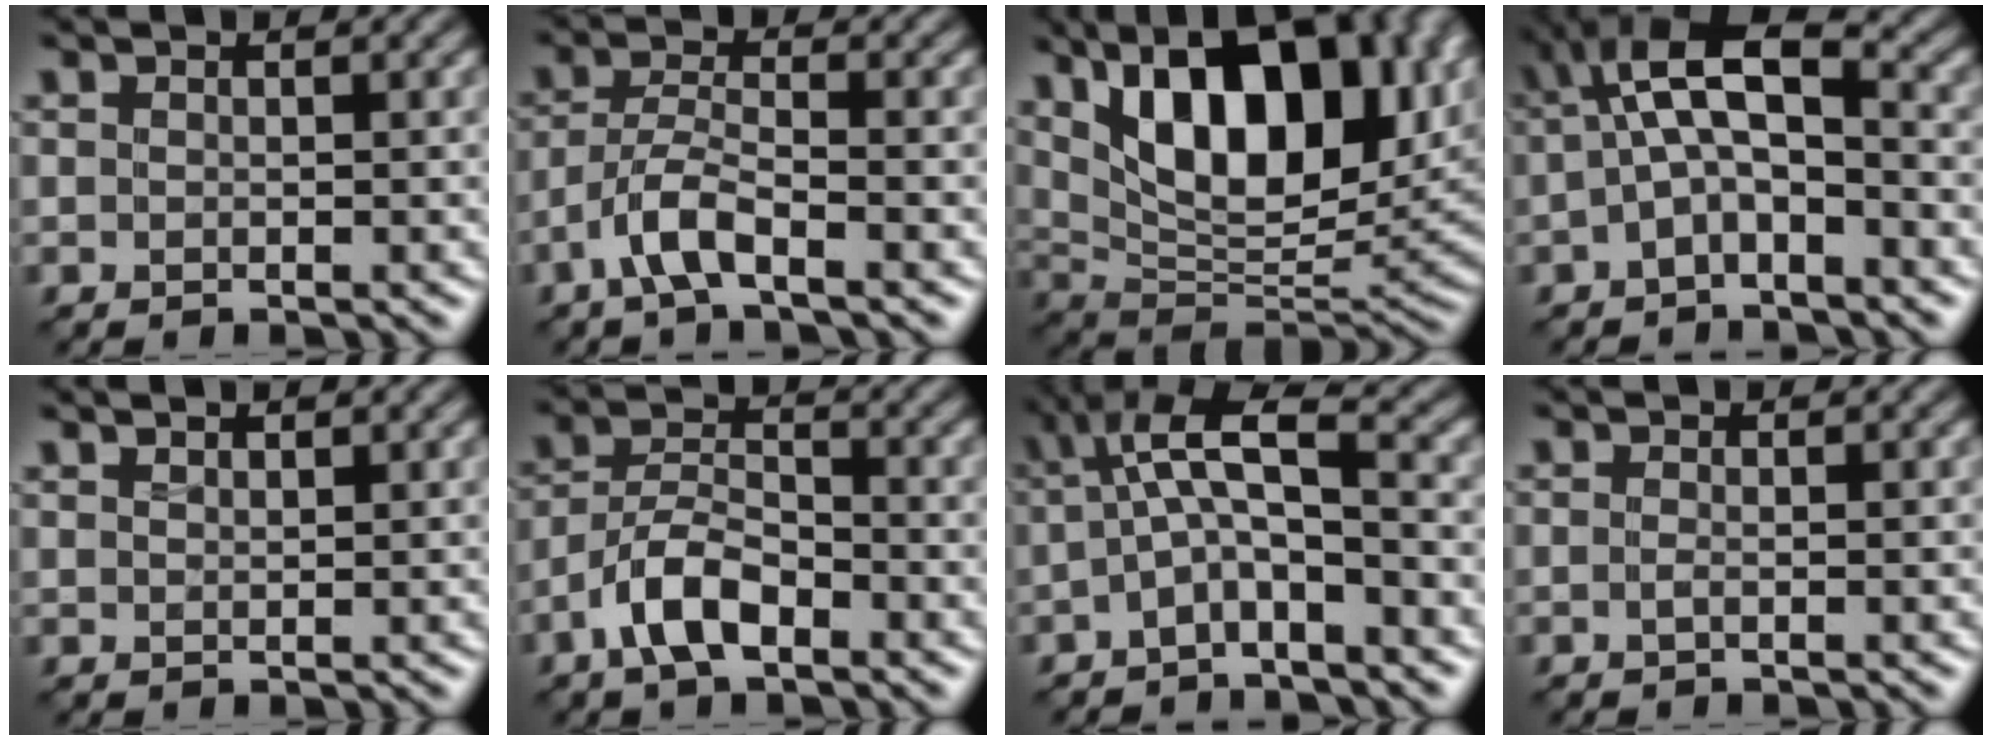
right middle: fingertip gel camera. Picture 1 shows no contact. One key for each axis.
{"total": 3.6, "fx": -2.2, "fy": 0.8, "fz": 2.8, "tx": -0.061, "ty": 0.007, "tz": -0.051}
{"total": 15.2, "fx": 6.7, "fy": 7.3, "fz": 11.5, "tx": -0.177, "ty": 0.011, "tz": 0.115}
{"total": 5.5, "fx": 0.1, "fy": 2.2, "fz": 5.0, "tx": -0.088, "ty": 0.018, "tz": -0.010}
{"total": 1.3, "fx": 1.2, "fy": 0.3, "fz": 0.4, "tx": -0.003, "ty": 0.001, "tz": 0.019}
{"total": 4.8, "fx": -2.7, "fy": 2.1, "fz": 3.4, "tx": -0.060, "ty": 0.009, "tz": -0.057}
{"total": 5.0, "fx": -0.3, "fy": 1.5, "fz": 4.8, "tx": -0.087, "ty": 0.017, "tz": -0.014}
{"total": 0.6, "fx": -0.2, "fy": 0.2, "fz": 0.6, "tx": -0.012, "ty": -0.002, "tz": -0.005}